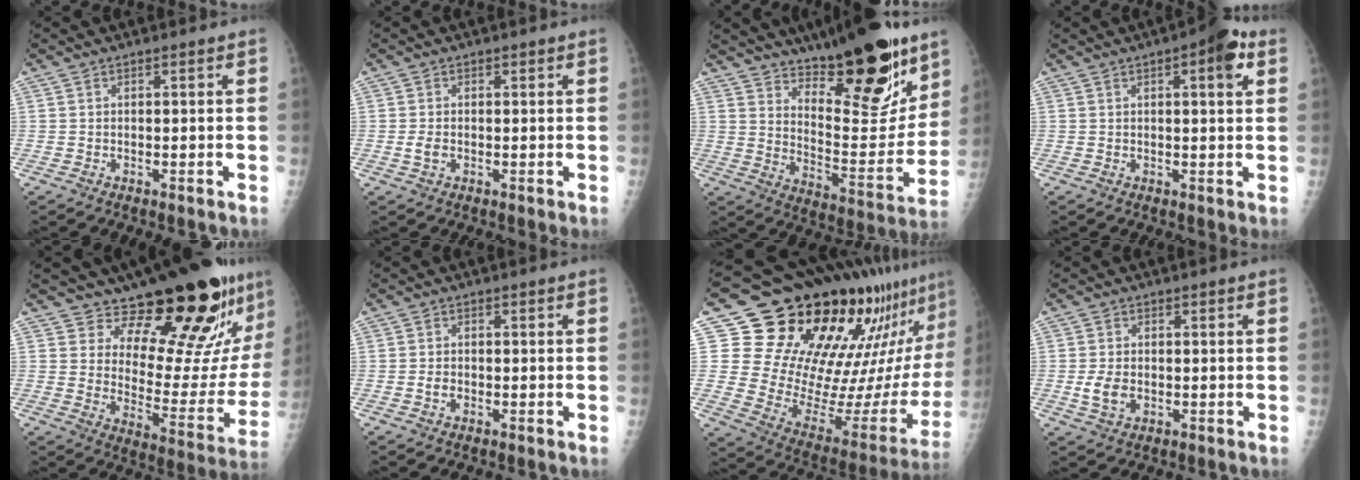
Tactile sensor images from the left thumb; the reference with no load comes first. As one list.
[{"total": 1.9, "force": [-0.2, 1.4, 1.3], "torque": [-0.022, -0.001, -0.003]}, {"total": 21.7, "force": [14.2, 7.7, 14.5], "torque": [-0.163, -0.094, 0.222]}, {"total": 6.3, "force": [2.5, 1.8, 5.5], "torque": [-0.063, -0.002, 0.025]}, {"total": 21.9, "force": [16.3, 7.0, 12.7], "torque": [-0.138, -0.136, 0.226]}, {"total": 1.2, "force": [-0.2, 1.0, 0.7], "torque": [-0.008, 0.002, -0.003]}, {"total": 28.8, "force": [20.1, 10.6, 17.6], "torque": [-0.232, -0.109, 0.298]}, {"total": 4.0, "force": [-0.6, 2.9, 2.8], "torque": [-0.051, -0.003, -0.008]}]